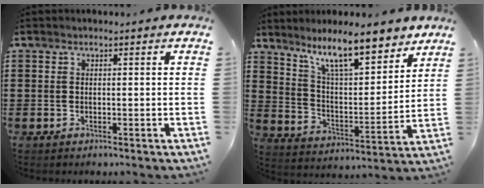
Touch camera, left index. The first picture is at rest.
{"total": 11.3, "force": [8.9, 2.2, 6.5], "torque": [-0.128, -0.044, 0.155]}